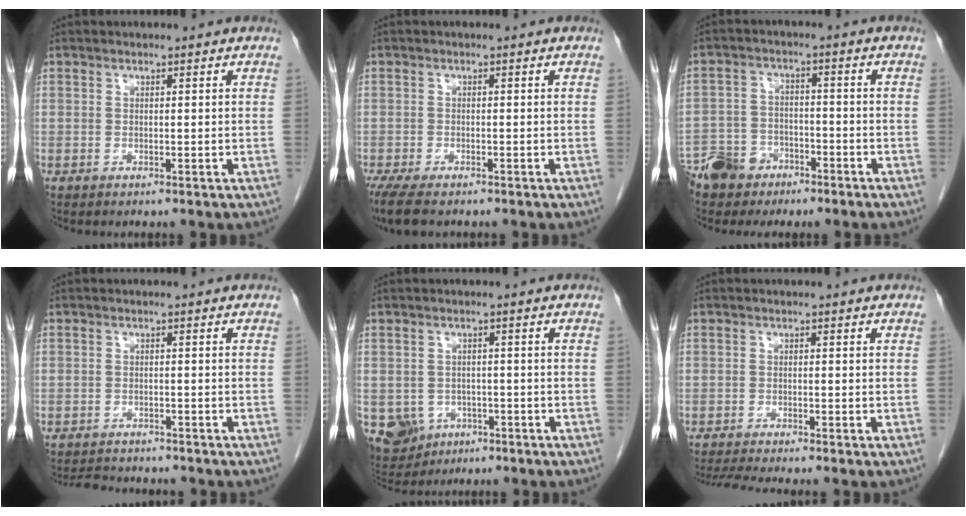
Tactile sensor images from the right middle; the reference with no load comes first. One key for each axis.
{"total": 6.4, "fx": -4.9, "fy": 2.0, "fz": 3.6, "tx": -0.064, "ty": -0.015, "tz": -0.078}
{"total": 6.8, "fx": -5.1, "fy": 4.2, "fz": 1.6, "tx": -0.034, "ty": 0.002, "tz": -0.096}
{"total": 5.1, "fx": -4.8, "fy": 1.3, "fz": 1.2, "tx": -0.018, "ty": -0.008, "tz": -0.071}
{"total": 7.9, "fx": -3.6, "fy": 6.6, "fz": 2.2, "tx": -0.054, "ty": 0.003, "tz": -0.046}
{"total": 4.1, "fx": -3.6, "fy": -0.8, "fz": 1.7, "tx": -0.030, "ty": -0.016, "tz": -0.064}